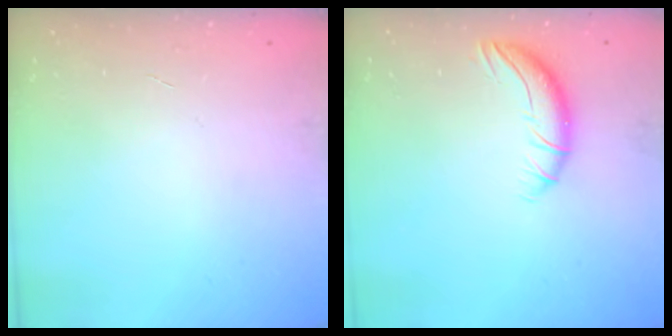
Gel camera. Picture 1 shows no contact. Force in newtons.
{"total": 6.9, "press": 6.8, "slide": 1.4}